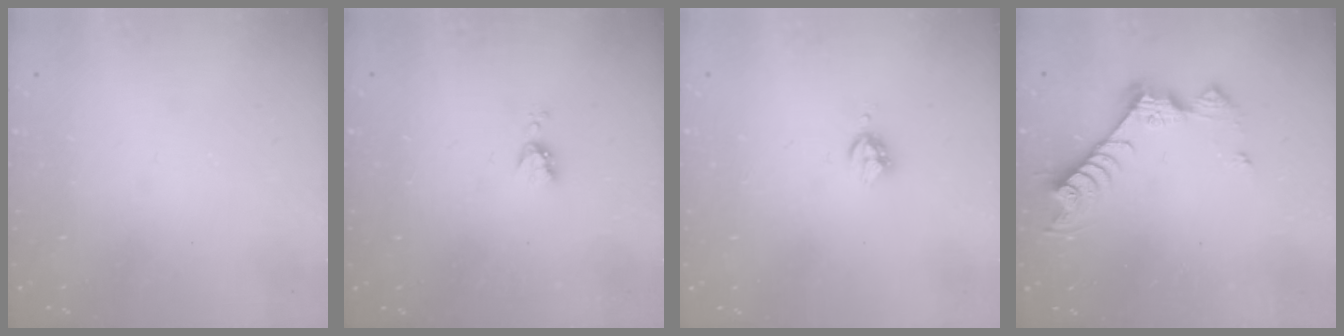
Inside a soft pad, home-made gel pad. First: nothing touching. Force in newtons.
{"total": 4.3, "press": 4.3, "slide": 0.5}
{"total": 4.2, "press": 4.2, "slide": 0.6}
{"total": 9.3, "press": 9.3, "slide": 0.4}